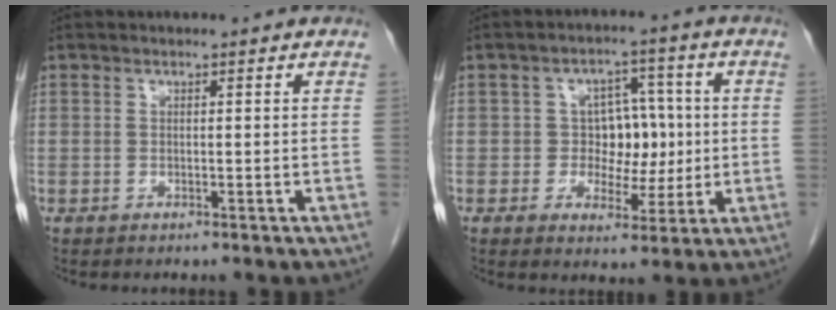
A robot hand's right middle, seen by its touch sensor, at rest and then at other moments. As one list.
[{"total": 6.8, "force": [0.1, 5.1, 4.6], "torque": [-0.055, 0.021, 0.008]}]